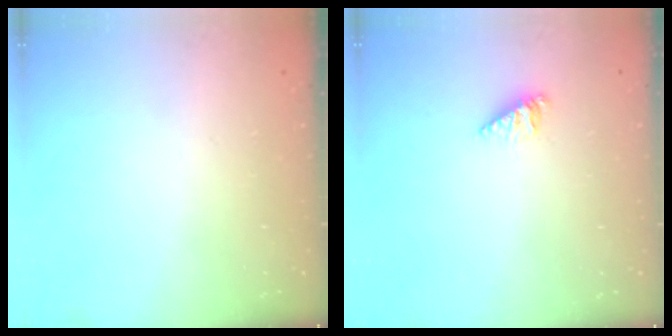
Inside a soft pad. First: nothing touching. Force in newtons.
{"total": 2.8, "press": 2.8, "slide": 0.4}